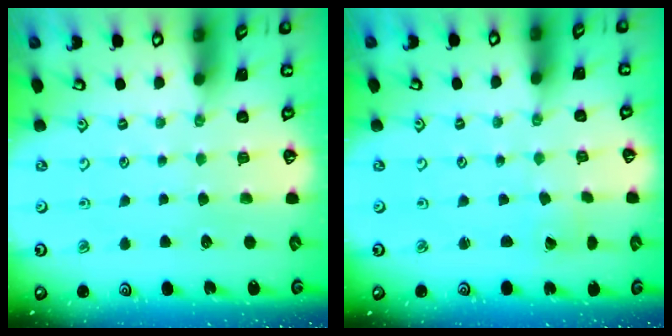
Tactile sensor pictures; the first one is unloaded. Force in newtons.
{"total": 0.5, "press": 0.5, "slide": 0.1}